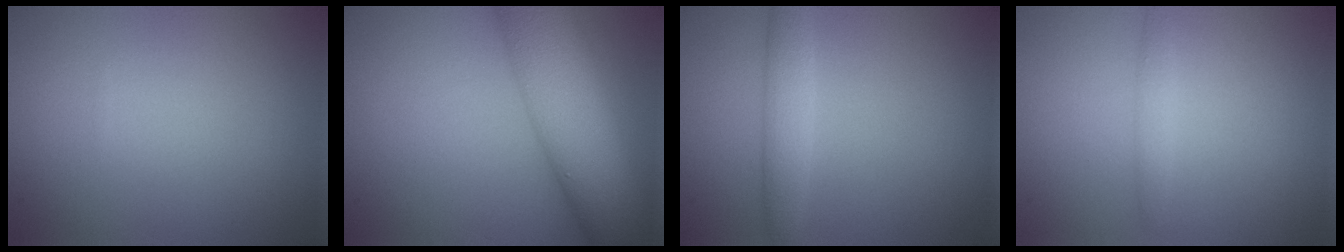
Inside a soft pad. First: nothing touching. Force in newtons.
{"total": 11.2, "press": 11.2, "slide": 0.4}
{"total": 2.5, "press": 2.5, "slide": 0.0}
{"total": 1.2, "press": 1.2, "slide": 0.1}